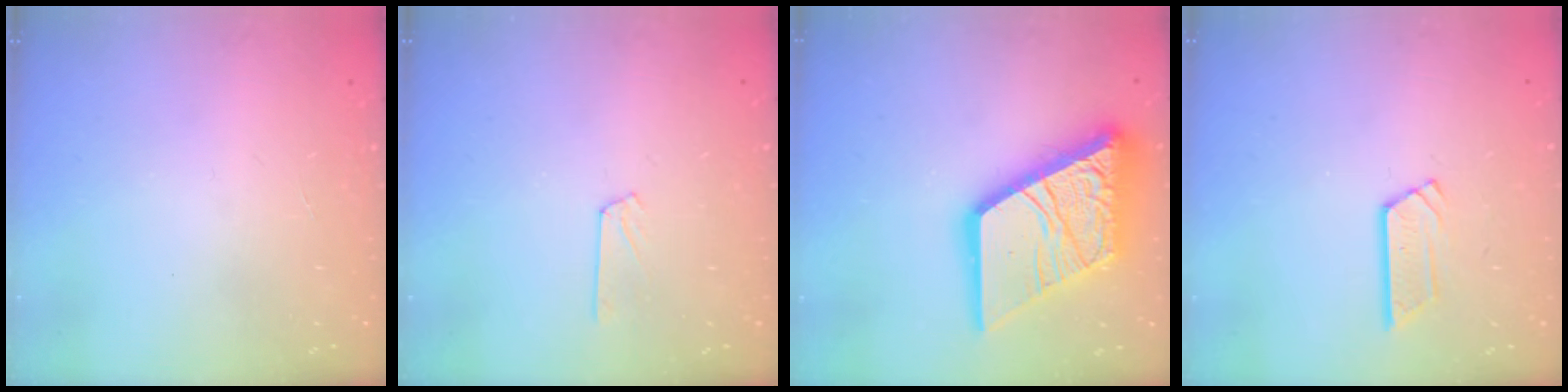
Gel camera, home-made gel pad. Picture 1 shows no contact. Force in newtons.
{"total": 2.5, "press": 2.4, "slide": 0.3}
{"total": 27.5, "press": 27.4, "slide": 3.2}
{"total": 4.7, "press": 4.7, "slide": 0.4}